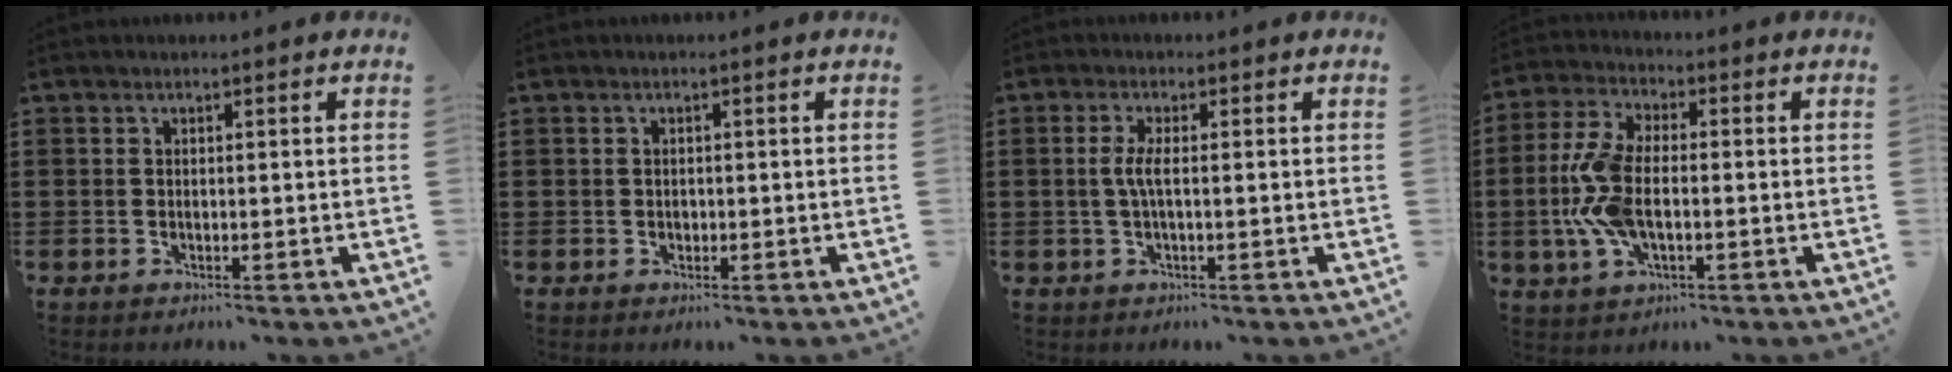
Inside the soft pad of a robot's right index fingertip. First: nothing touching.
{"total": 0.7, "force": [0.1, 0.6, 0.2], "torque": [-0.006, 0.003, 0.003]}
{"total": 2.9, "force": [-0.2, 0.4, 2.9], "torque": [-0.070, -0.008, -0.009]}
{"total": 9.5, "force": [-1.1, 4.7, 8.2], "torque": [-0.207, -0.010, -0.031]}